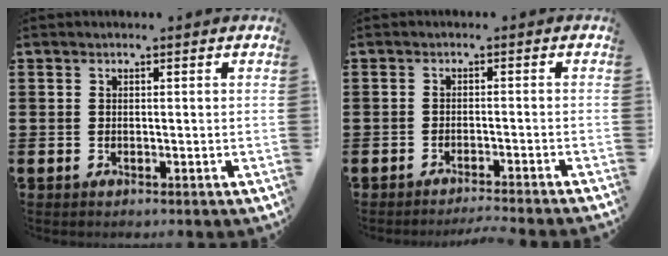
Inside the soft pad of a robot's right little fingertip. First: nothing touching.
{"total": 1.5, "force": [-1.5, -0.3, 0.2], "torque": [-0.002, 0.002, -0.030]}